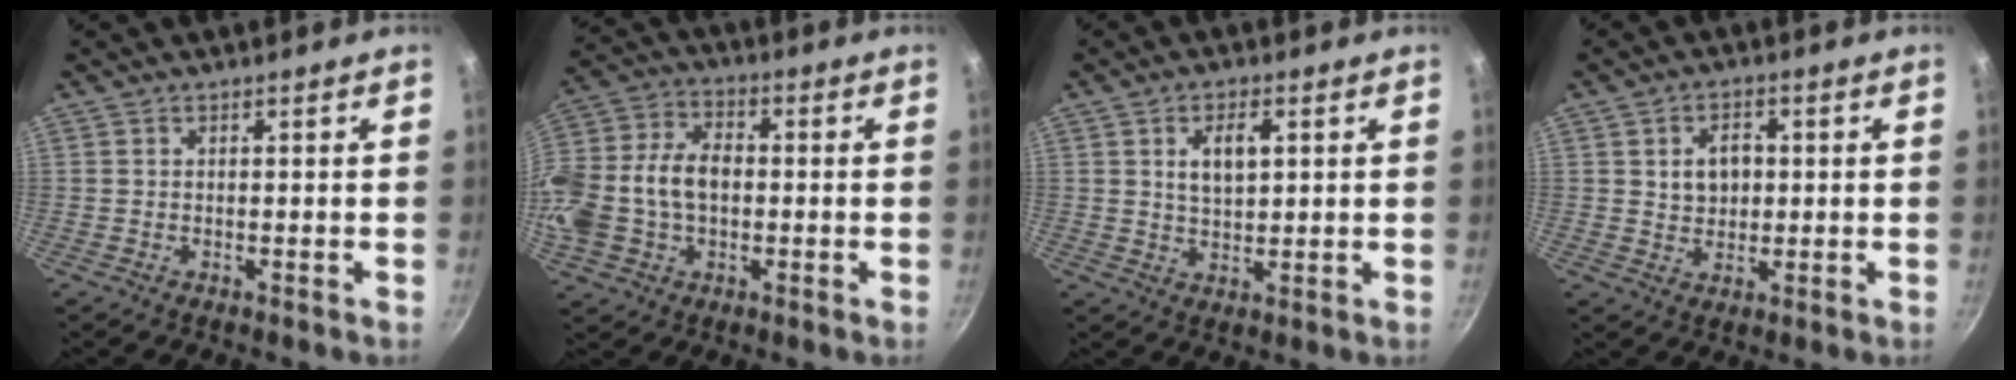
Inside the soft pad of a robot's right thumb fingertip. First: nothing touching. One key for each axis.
{"total": 18.8, "fx": -1.4, "fy": 13.1, "fz": 13.5, "tx": -0.309, "ty": 0.024, "tz": -0.022}
{"total": 5.7, "fx": 1.7, "fy": 3.0, "fz": 4.6, "tx": -0.072, "ty": -0.008, "tz": 0.032}
{"total": 5.4, "fx": 0.9, "fy": 4.0, "fz": 3.4, "tx": -0.035, "ty": -0.003, "tz": 0.017}